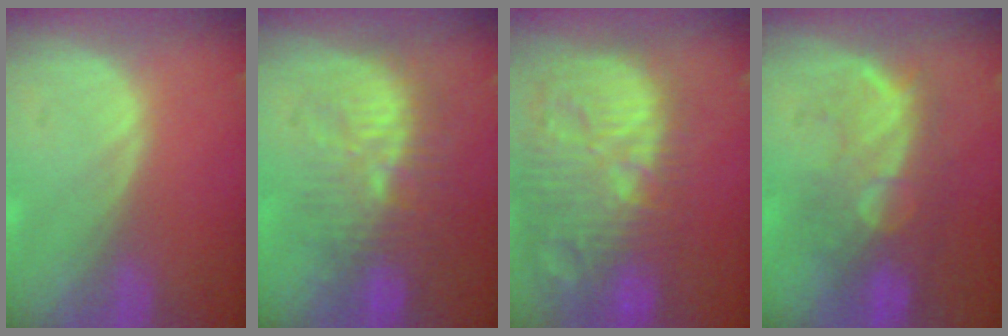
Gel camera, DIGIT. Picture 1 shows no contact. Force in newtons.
{"total": 9.2, "press": 8.9, "slide": 2.1}
{"total": 14.8, "press": 12.8, "slide": 7.3}
{"total": 9.4, "press": 8.7, "slide": 3.4}